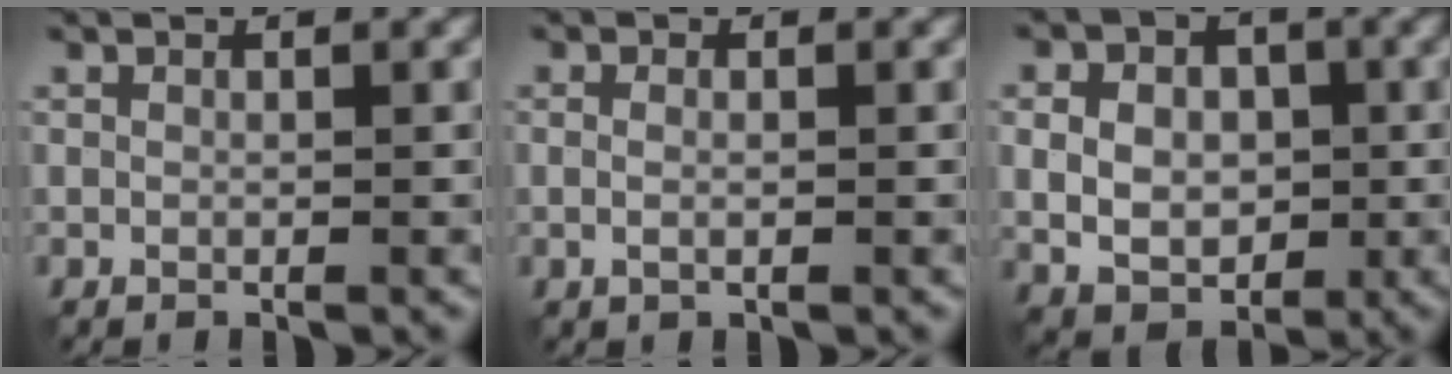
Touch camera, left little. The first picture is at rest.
{"total": 1.3, "force": [0.1, 0.7, 1.1], "torque": [-0.010, -0.006, -0.004]}
{"total": 6.3, "force": [0.1, 4.9, 4.0], "torque": [-0.060, 0.002, -0.006]}